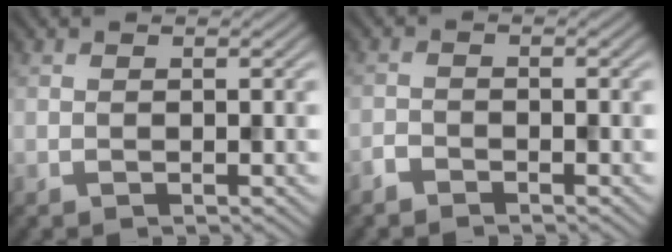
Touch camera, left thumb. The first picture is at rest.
{"total": 1.4, "force": [-1.3, 0.4, 0.3], "torque": [-0.006, 0.000, -0.031]}